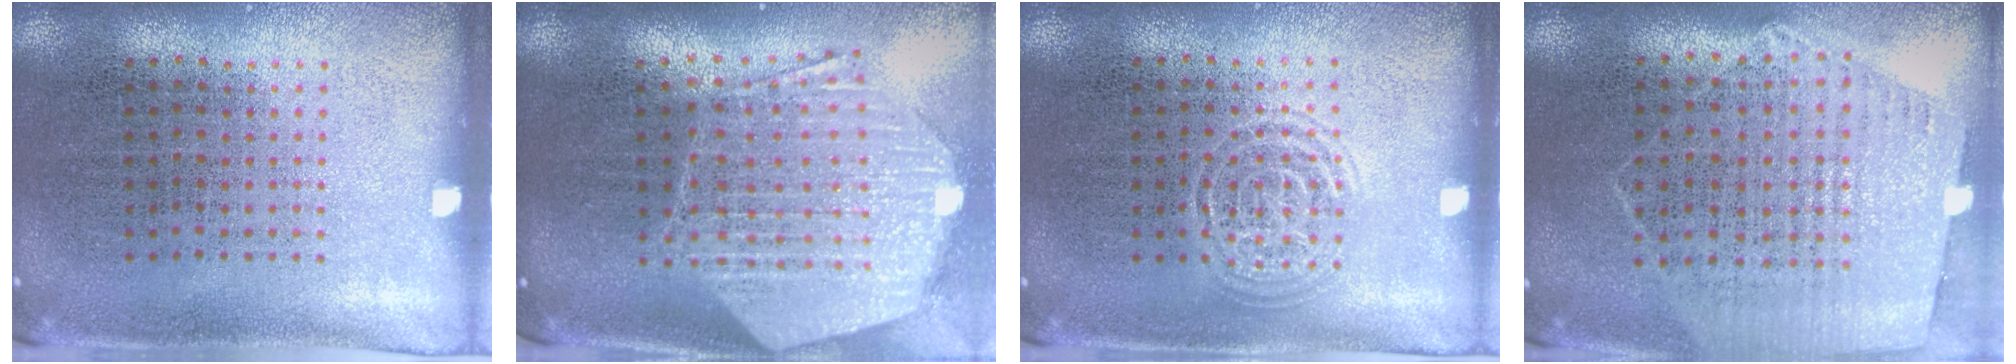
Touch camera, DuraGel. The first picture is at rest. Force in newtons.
{"total": 2.6, "press": 2.1, "slide": 1.5}
{"total": 1.5, "press": 1.4, "slide": 0.1}
{"total": 1.2, "press": 1.1, "slide": 0.4}